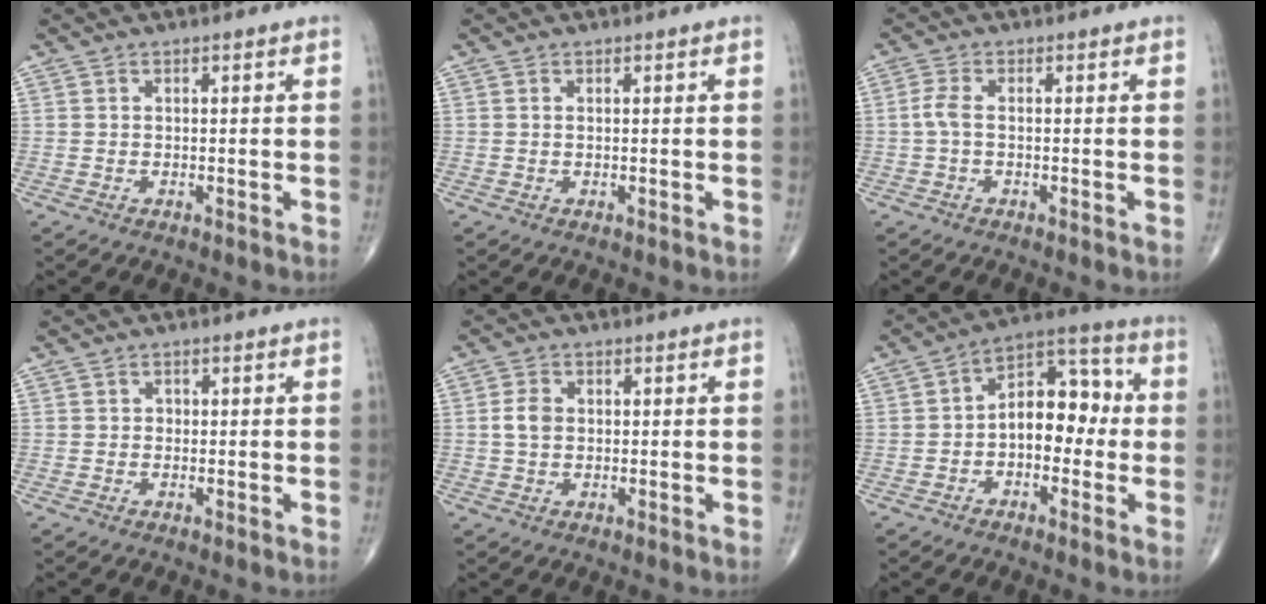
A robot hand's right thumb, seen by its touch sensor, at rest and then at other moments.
{"total": 0.0}
{"total": 2.5, "force": [-0.3, 0.9, 2.3], "torque": [-0.057, 0.000, -0.012]}
{"total": 0.6, "force": [-0.1, 0.6, 0.2], "torque": [0.003, 0.003, -0.004]}
{"total": 3.1, "force": [0.2, 2.2, 2.2], "torque": [-0.043, 0.005, 0.001]}
{"total": 11.2, "force": [-0.9, 7.0, 8.7], "torque": [-0.099, 0.040, -0.029]}